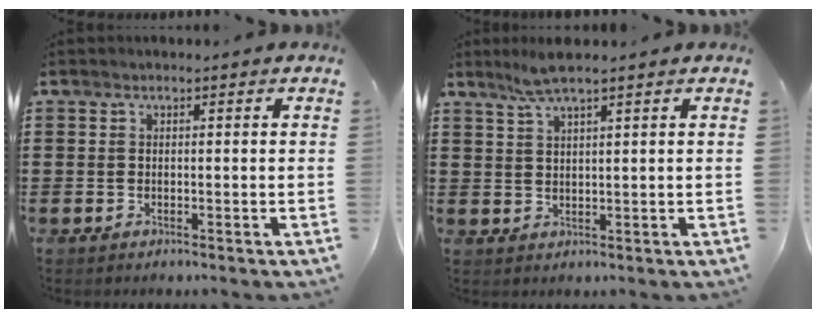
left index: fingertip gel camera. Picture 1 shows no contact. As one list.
[{"total": 3.5, "force": [2.7, -0.1, 2.3], "torque": [-0.051, 0.003, 0.049]}]